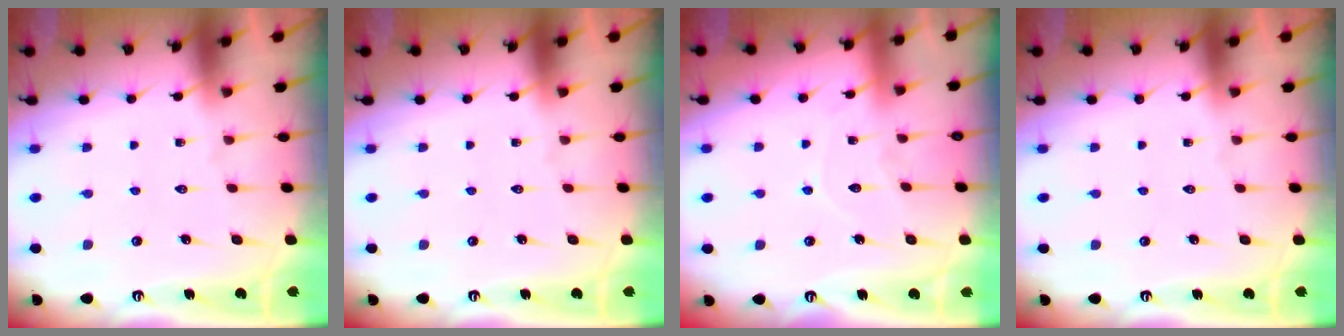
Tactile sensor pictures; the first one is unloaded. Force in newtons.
{"total": 0.0}
{"total": 7.0, "press": 7.0, "slide": 0.2}
{"total": 0.0}